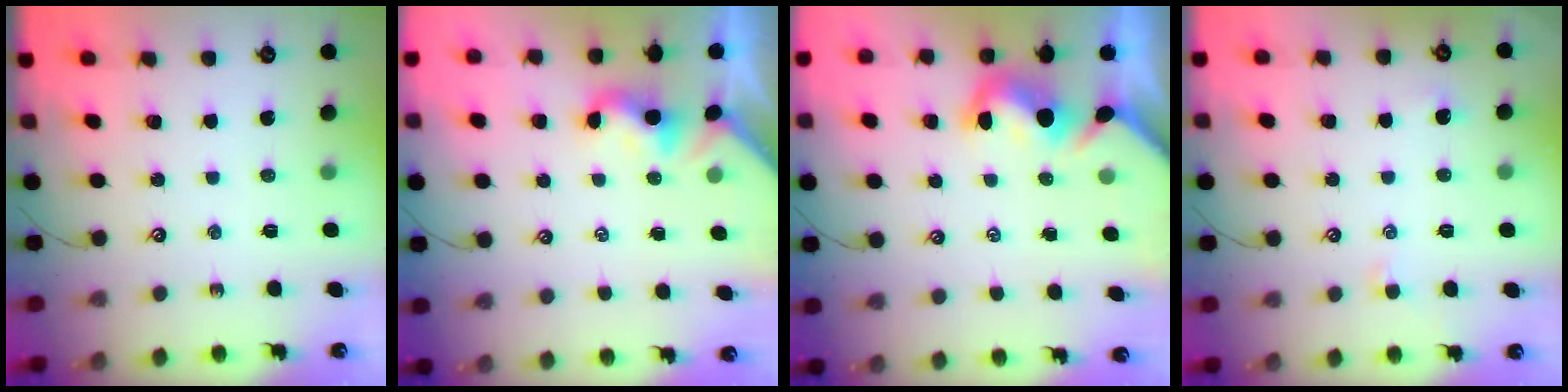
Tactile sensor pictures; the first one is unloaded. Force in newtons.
{"total": 2.0, "press": 1.9, "slide": 0.5}
{"total": 2.6, "press": 2.4, "slide": 1.0}
{"total": 0.7, "press": 0.7, "slide": 0.3}